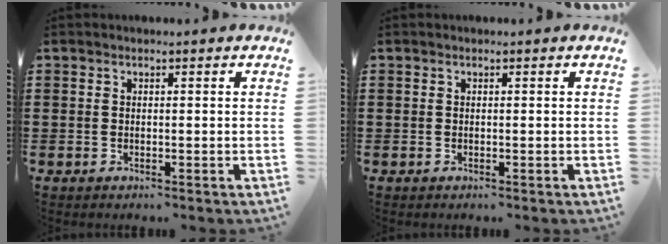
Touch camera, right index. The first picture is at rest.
{"total": 0.0}